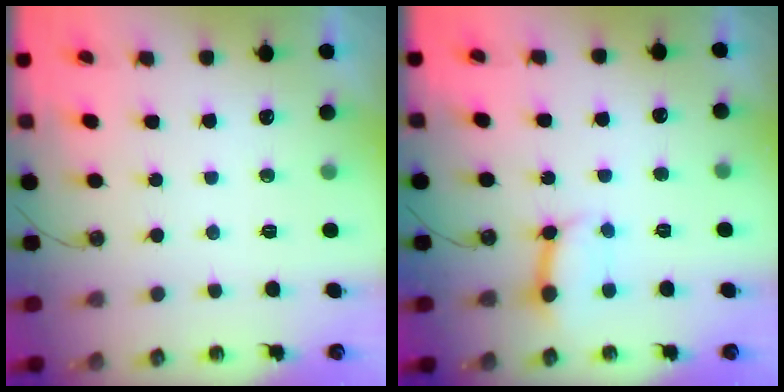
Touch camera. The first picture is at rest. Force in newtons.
{"total": 8.9, "press": 8.8, "slide": 0.7}